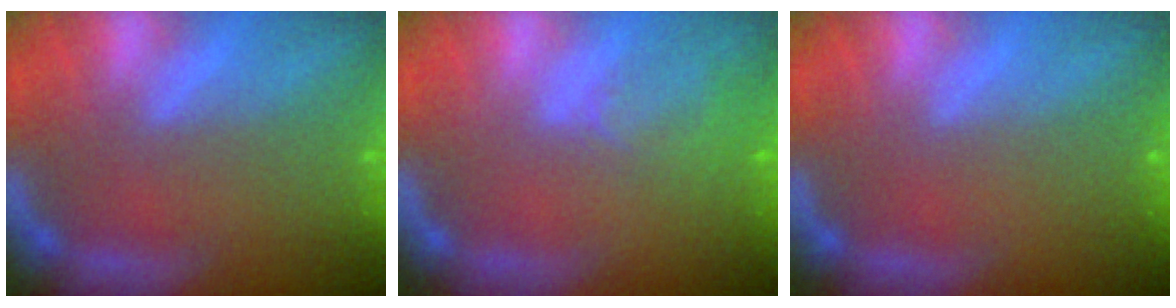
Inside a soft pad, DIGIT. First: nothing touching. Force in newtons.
{"total": 2.5}
{"total": 0.0}